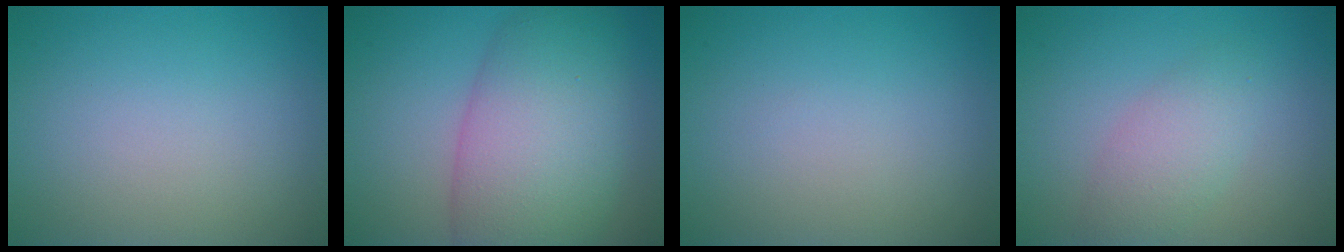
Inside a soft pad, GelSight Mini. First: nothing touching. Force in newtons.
{"total": 10.1, "press": 10.1, "slide": 0.3}
{"total": 0.0}
{"total": 3.0, "press": 3.0, "slide": 0.1}